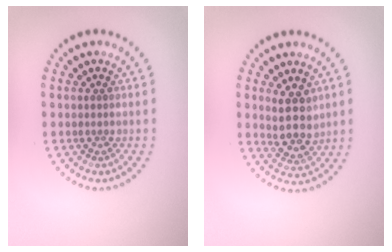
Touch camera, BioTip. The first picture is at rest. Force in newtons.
{"total": 3.7, "press": 3.4, "slide": 1.3}